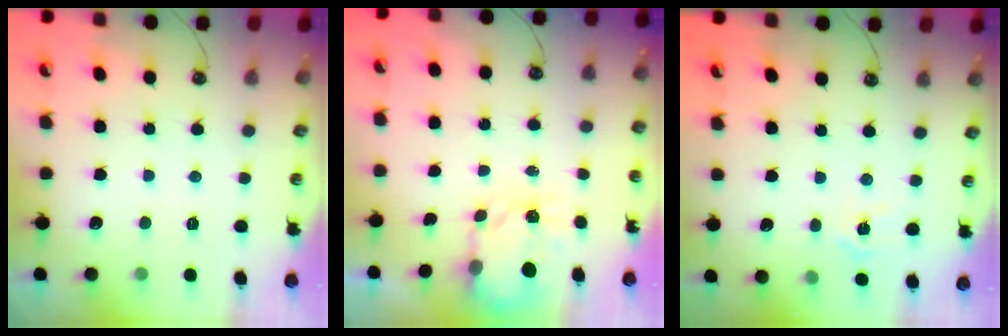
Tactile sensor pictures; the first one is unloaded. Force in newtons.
{"total": 3.3, "press": 3.3, "slide": 0.4}
{"total": 5.3, "press": 5.2, "slide": 0.5}